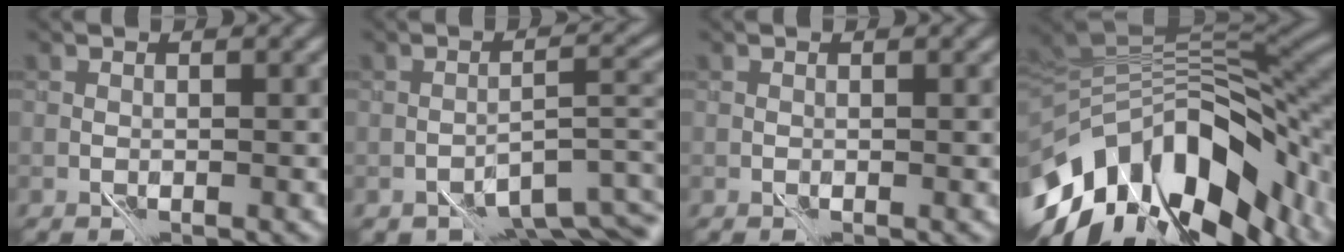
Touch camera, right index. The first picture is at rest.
{"total": 6.2, "force": [-3.8, 2.4, 4.3], "torque": [-0.048, -0.001, -0.058]}
{"total": 0.0}
{"total": 14.9, "force": [-5.4, 7.6, 11.6], "torque": [-0.187, 0.000, -0.082]}